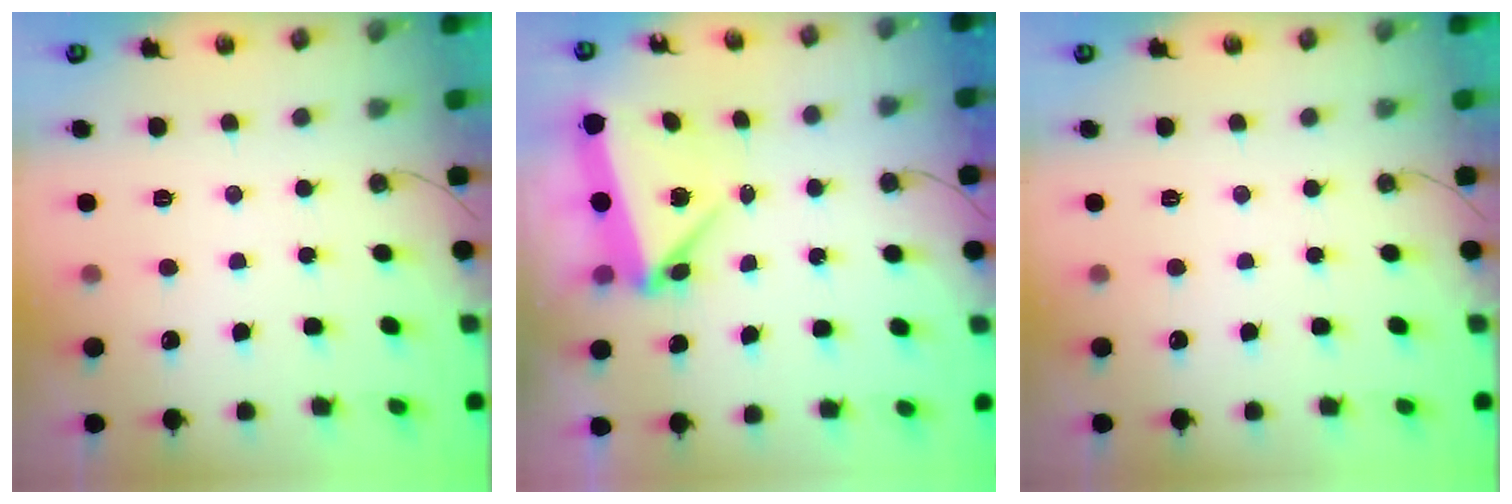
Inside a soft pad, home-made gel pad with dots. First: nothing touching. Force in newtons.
{"total": 5.7, "press": 5.5, "slide": 1.5}
{"total": 0.0}